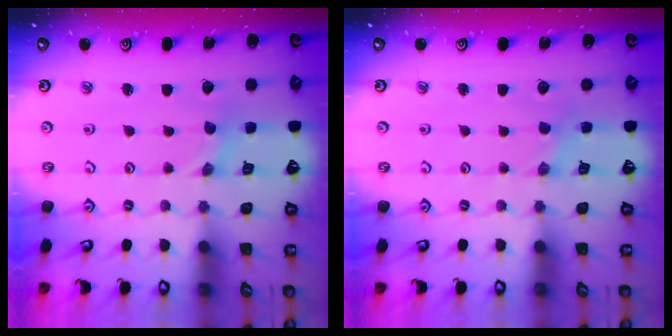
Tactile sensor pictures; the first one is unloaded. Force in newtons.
{"total": 0.8, "press": 0.8, "slide": 0.2}